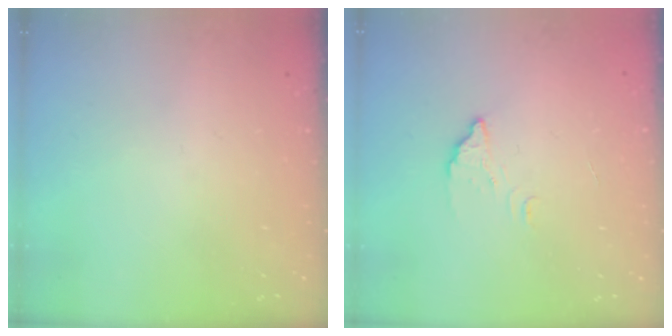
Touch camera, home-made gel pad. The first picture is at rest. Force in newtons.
{"total": 2.3, "press": 2.3, "slide": 0.1}